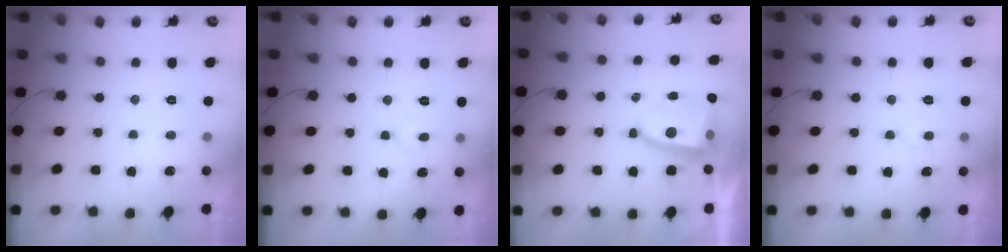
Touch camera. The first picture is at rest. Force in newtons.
{"total": 3.6, "press": 3.6, "slide": 0.3}
{"total": 6.6, "press": 6.5, "slide": 0.9}
{"total": 3.1, "press": 3.1, "slide": 0.3}